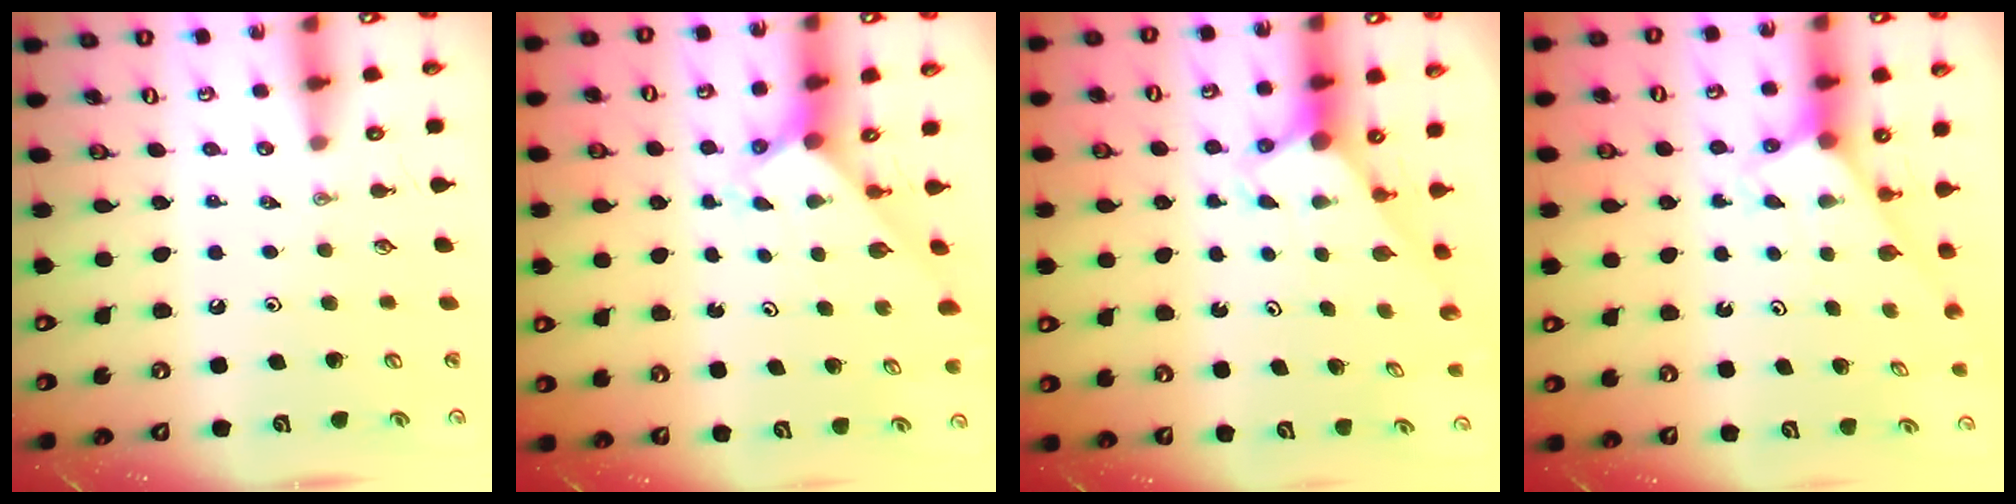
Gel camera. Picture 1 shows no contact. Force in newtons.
{"total": 2.3, "press": 2.3, "slide": 0.2}
{"total": 2.7, "press": 2.7, "slide": 0.2}
{"total": 2.6, "press": 2.6, "slide": 0.1}